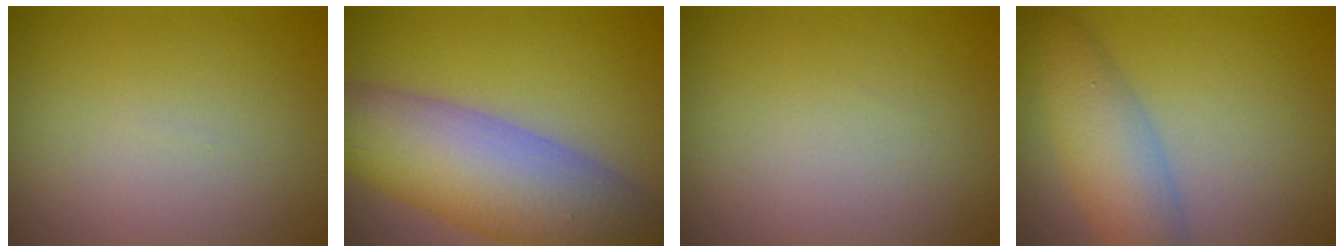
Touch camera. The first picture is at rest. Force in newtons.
{"total": 12.0, "press": 11.9, "slide": 0.6}
{"total": 0.0}
{"total": 5.3, "press": 5.3, "slide": 0.2}